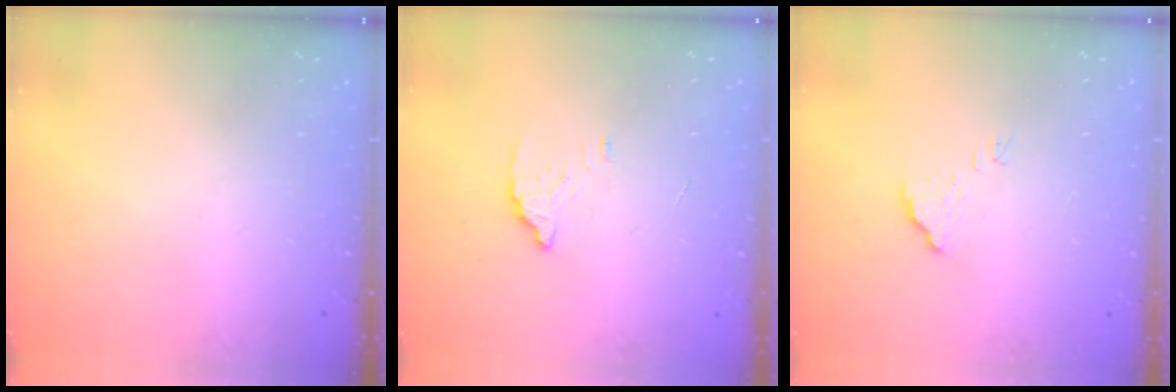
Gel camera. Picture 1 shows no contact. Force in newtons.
{"total": 1.8, "press": 1.7, "slide": 0.1}
{"total": 2.3, "press": 2.3, "slide": 0.1}